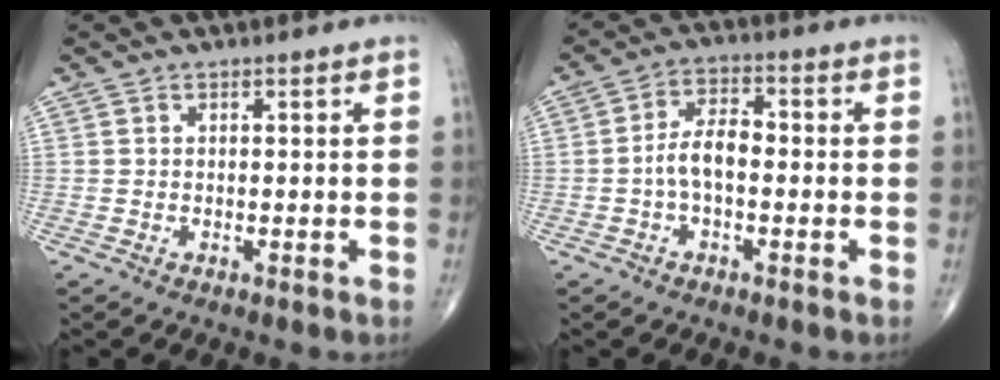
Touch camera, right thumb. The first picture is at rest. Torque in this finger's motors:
{"motor_torque": [1.10, 0.90, 0.86, -0.15, 0.04]}